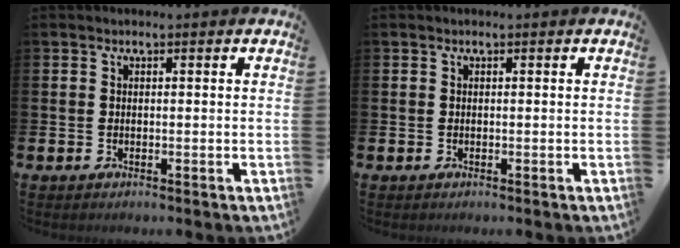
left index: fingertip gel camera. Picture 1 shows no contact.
{"total": 0.0}